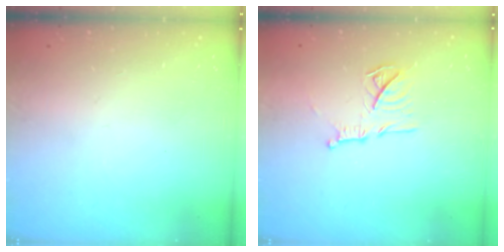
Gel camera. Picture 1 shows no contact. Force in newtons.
{"total": 12.5, "press": 12.5, "slide": 0.8}